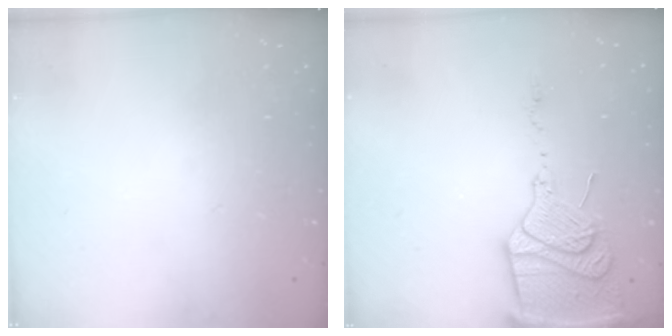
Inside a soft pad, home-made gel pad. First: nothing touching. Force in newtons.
{"total": 16.9, "press": 16.8, "slide": 1.8}